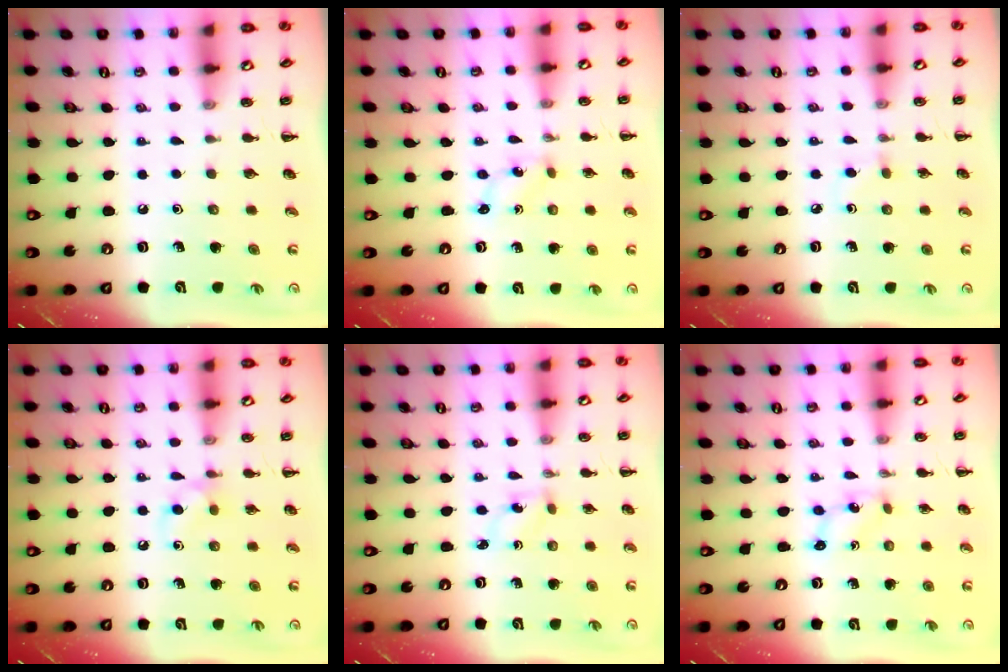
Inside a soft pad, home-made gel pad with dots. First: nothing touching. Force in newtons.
{"total": 0.0}
{"total": 3.8, "press": 3.5, "slide": 1.5}
{"total": 5.5, "press": 5.4, "slide": 1.0}
{"total": 2.0, "press": 1.8, "slide": 0.8}
{"total": 1.0, "press": 0.9, "slide": 0.3}